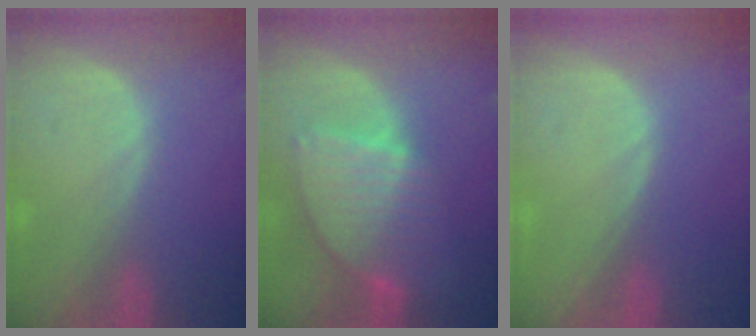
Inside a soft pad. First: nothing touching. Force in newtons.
{"total": 8.6, "press": 7.5, "slide": 4.2}
{"total": 0.0}